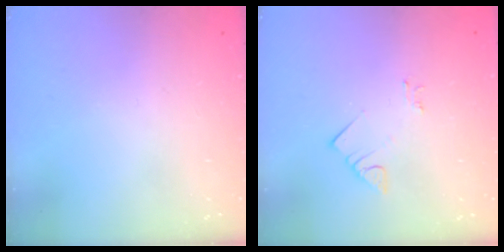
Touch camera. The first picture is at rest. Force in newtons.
{"total": 2.7, "press": 2.7, "slide": 0.2}